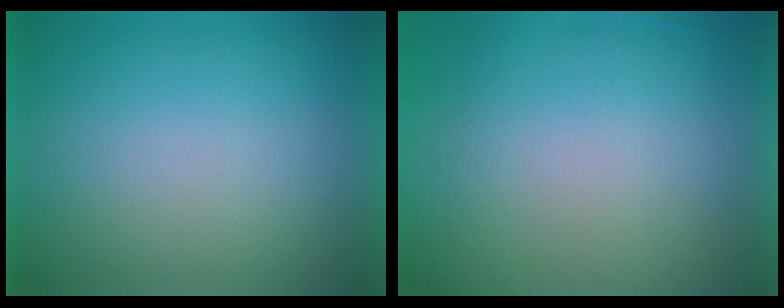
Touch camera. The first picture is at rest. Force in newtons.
{"total": 6.2}